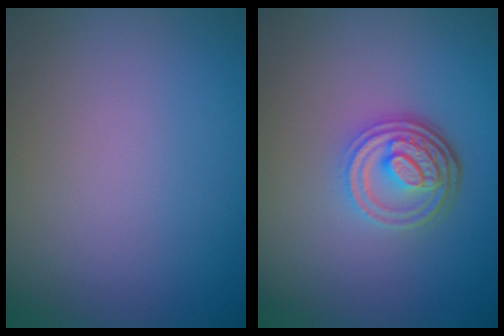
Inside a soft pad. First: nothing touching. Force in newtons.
{"total": 4.7, "press": 3.4, "slide": 3.2}